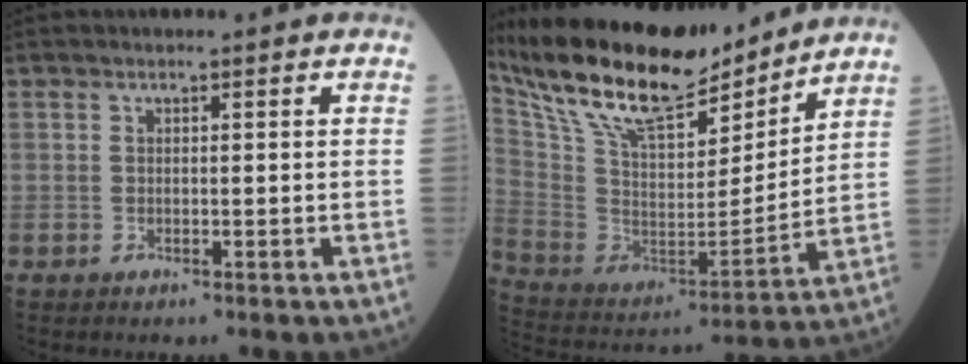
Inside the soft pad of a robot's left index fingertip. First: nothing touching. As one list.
[{"total": 22.0, "force": [18.2, 5.4, 11.1], "torque": [-0.215, 0.008, 0.327]}]